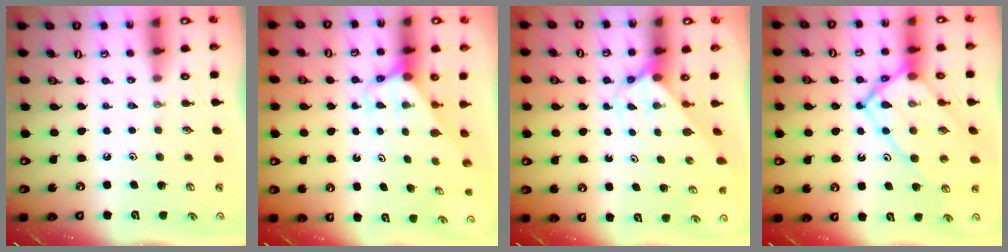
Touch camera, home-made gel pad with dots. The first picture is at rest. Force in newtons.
{"total": 2.6, "press": 2.6, "slide": 0.1}
{"total": 2.3, "press": 2.3, "slide": 0.2}
{"total": 16.0, "press": 16.0, "slide": 1.3}